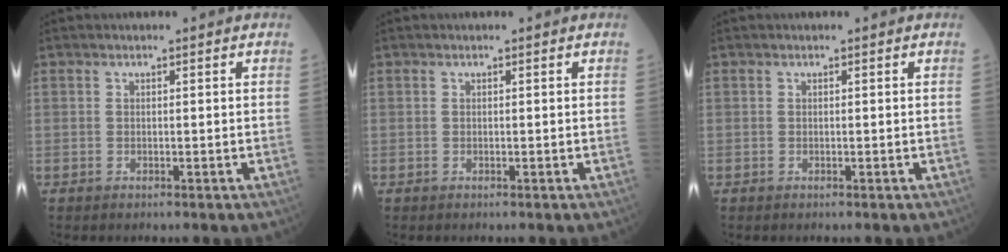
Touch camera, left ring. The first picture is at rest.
{"total": 0.0}
{"total": 0.0}